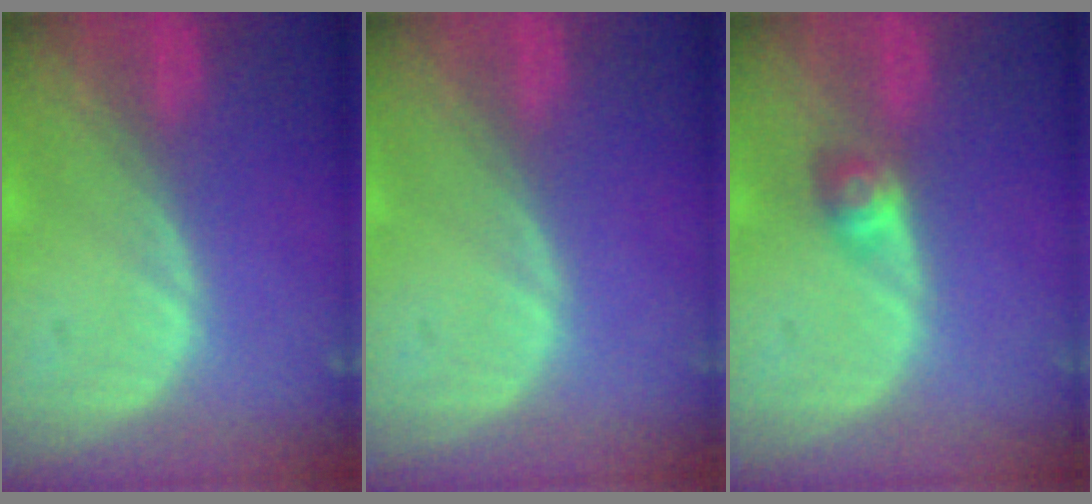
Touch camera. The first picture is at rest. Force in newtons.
{"total": 0.0}
{"total": 2.8, "press": 2.6, "slide": 1.2}